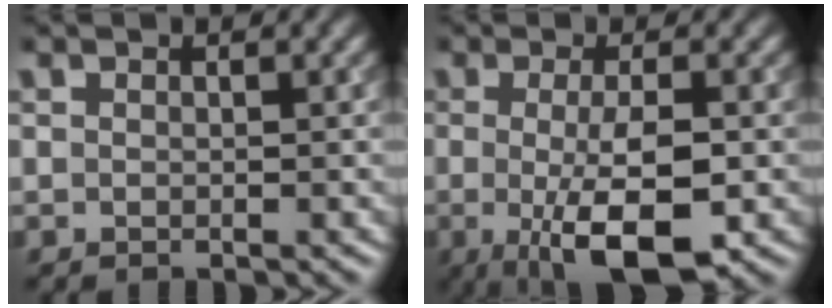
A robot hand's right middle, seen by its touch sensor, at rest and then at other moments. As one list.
[{"total": 6.9, "force": [-1.5, 1.8, 6.5], "torque": [-0.105, -0.013, -0.022]}]